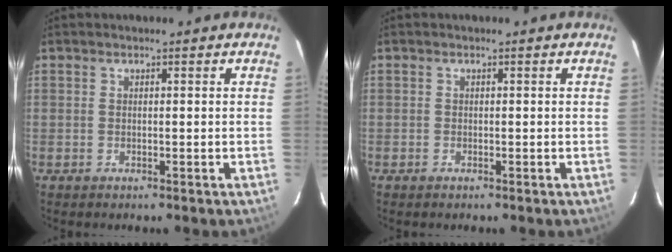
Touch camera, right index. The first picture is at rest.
{"total": 0.5, "force": [-0.4, 0.3, 0.1], "torque": [-0.002, 0.000, -0.009]}